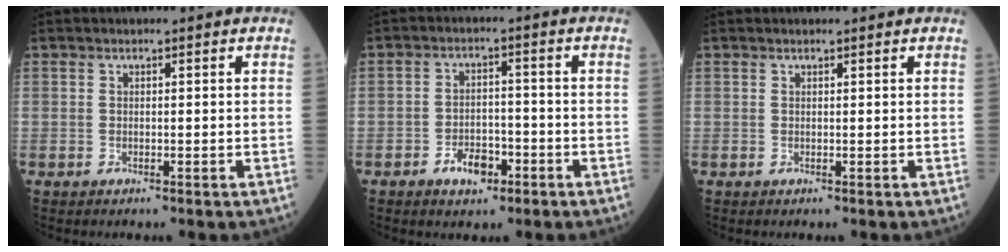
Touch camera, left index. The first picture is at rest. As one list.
[{"total": 4.7, "force": [-2.7, 2.6, 2.8], "torque": [-0.050, 0.006, -0.044]}, {"total": 0.6, "force": [0.6, 0.0, 0.1], "torque": [-0.007, 0.001, 0.008]}]